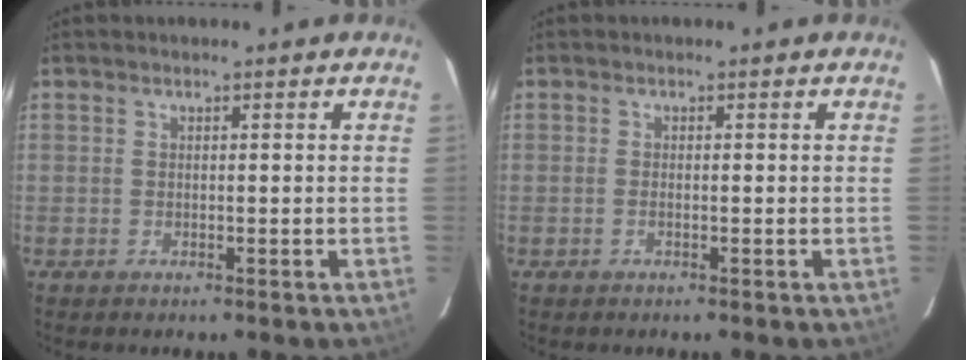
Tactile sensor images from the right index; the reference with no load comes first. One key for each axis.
{"total": 0.7, "fx": -0.3, "fy": 0.2, "fz": 0.6, "tx": -0.015, "ty": 0.000, "tz": -0.007}